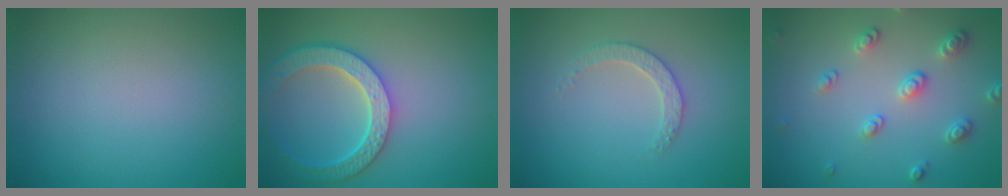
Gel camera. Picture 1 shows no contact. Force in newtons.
{"total": 6.0, "press": 4.8, "slide": 3.6}
{"total": 2.2, "press": 2.2, "slide": 0.6}
{"total": 2.8, "press": 2.8, "slide": 0.2}